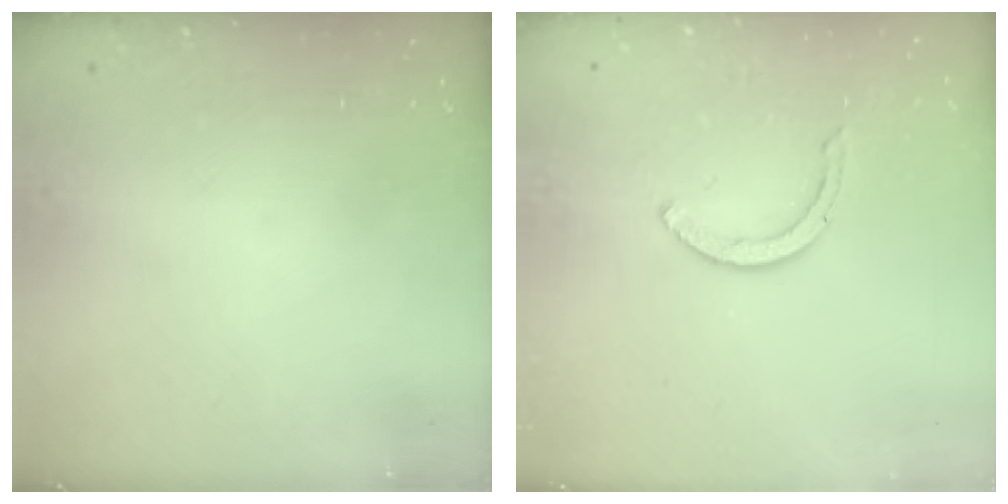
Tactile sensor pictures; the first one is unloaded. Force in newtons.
{"total": 2.9, "press": 2.9, "slide": 0.4}